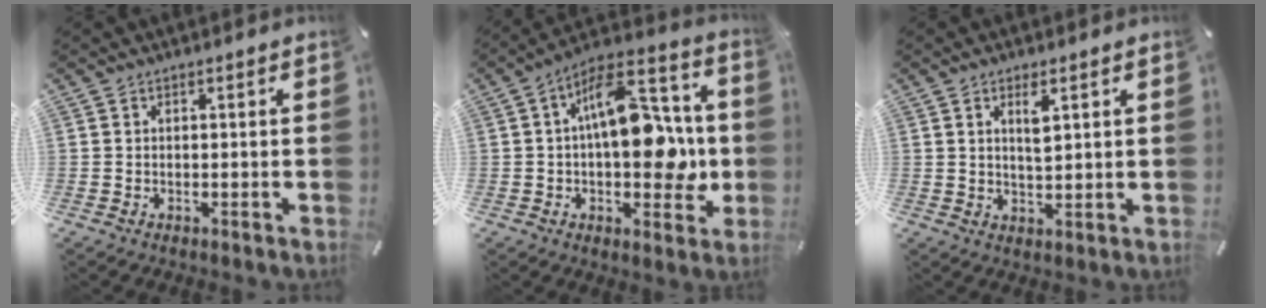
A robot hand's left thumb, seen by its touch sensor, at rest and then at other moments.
{"total": 17.8, "force": [1.8, 9.7, 14.8], "torque": [-0.199, -0.007, 0.033]}
{"total": 4.1, "force": [1.8, 1.4, 3.4], "torque": [-0.056, -0.004, 0.027]}